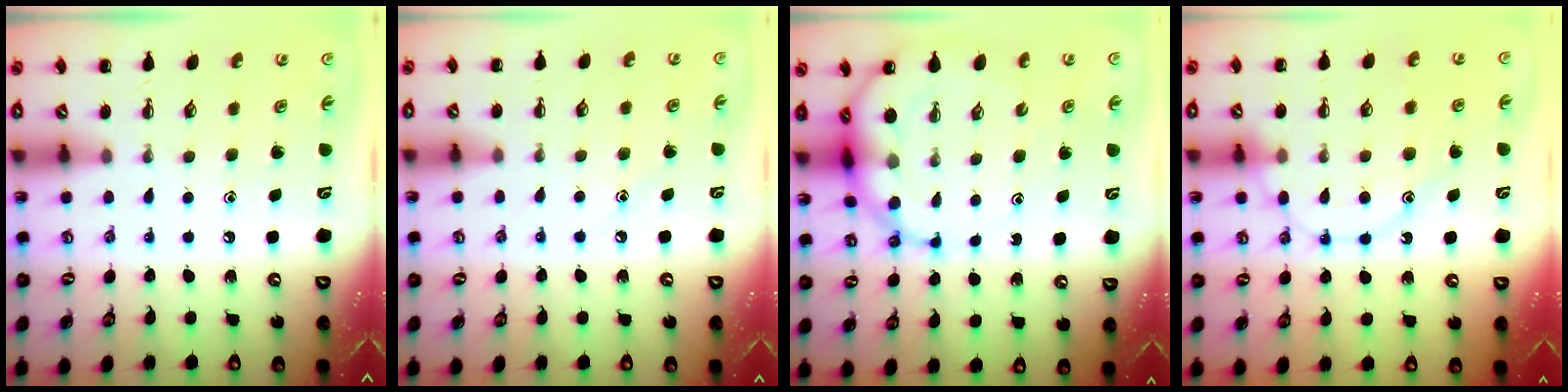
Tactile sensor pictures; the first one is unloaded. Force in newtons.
{"total": 6.3, "press": 5.9, "slide": 2.0}
{"total": 9.4, "press": 9.0, "slide": 2.7}
{"total": 12.0, "press": 12.0, "slide": 0.9}